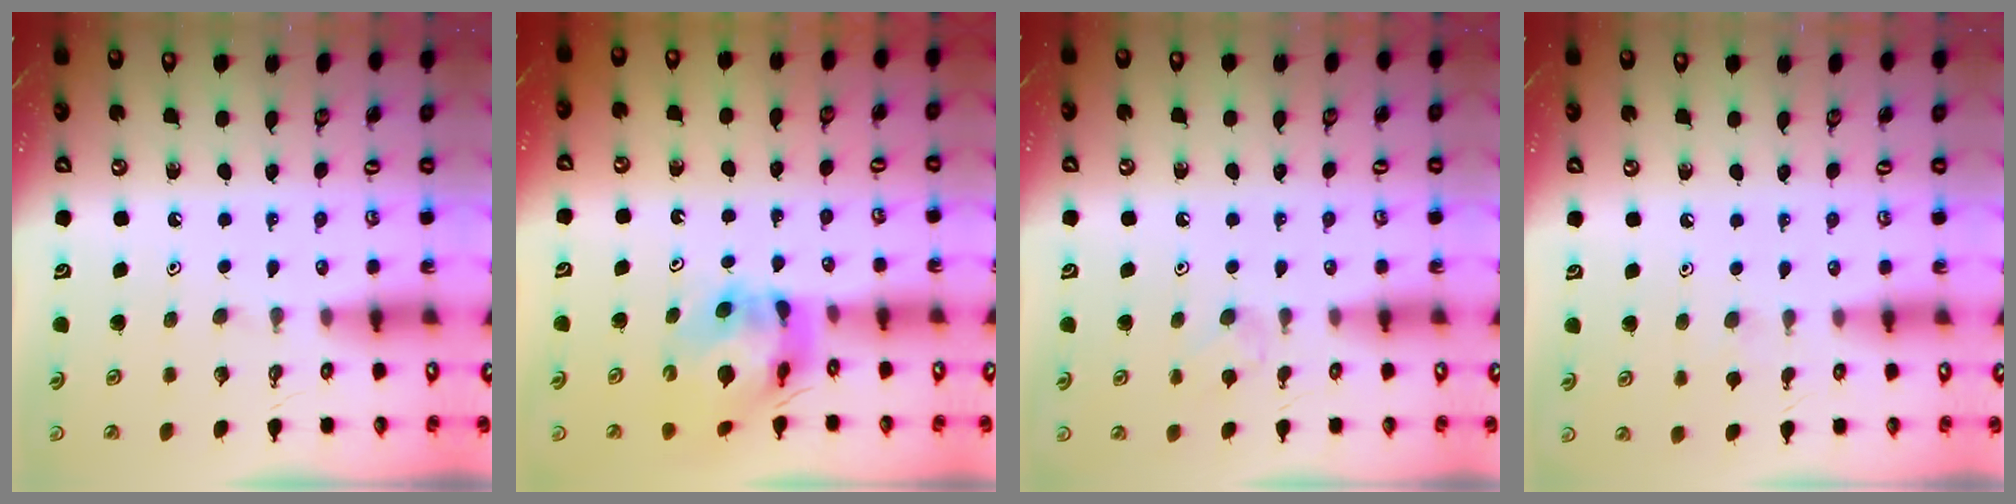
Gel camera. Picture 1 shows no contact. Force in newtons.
{"total": 10.8, "press": 10.8, "slide": 1.2}
{"total": 4.1, "press": 4.0, "slide": 0.8}
{"total": 3.3, "press": 3.3, "slide": 0.6}